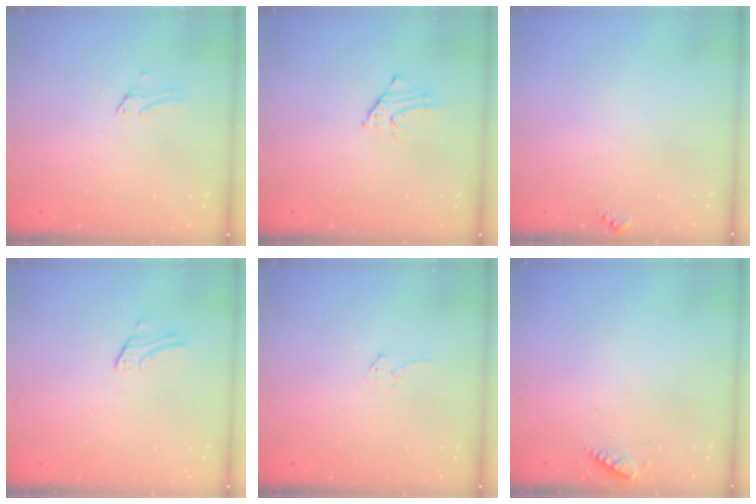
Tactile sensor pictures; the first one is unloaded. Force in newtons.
{"total": 2.5, "press": 2.5, "slide": 0.2}
{"total": 4.7, "press": 4.5, "slide": 1.2}
{"total": 2.7, "press": 2.7, "slide": 0.3}
{"total": 4.2, "press": 4.2, "slide": 0.3}
{"total": 5.2, "press": 5.2, "slide": 0.5}